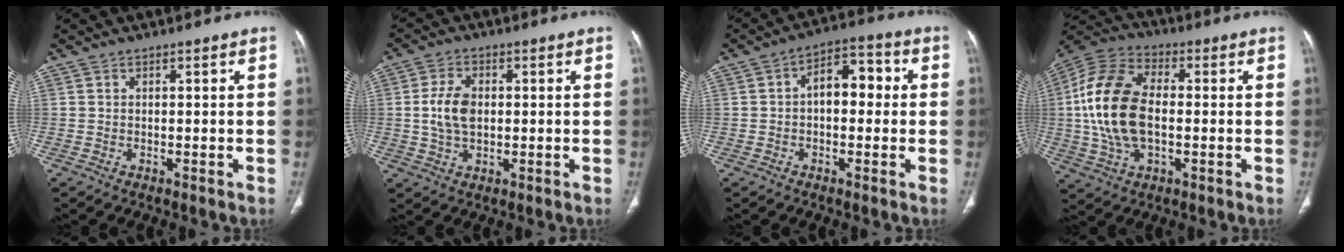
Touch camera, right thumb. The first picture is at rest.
{"total": 6.8, "force": [0.3, 4.3, 5.3], "torque": [-0.104, 0.004, 0.008]}
{"total": 8.2, "force": [0.4, 4.9, 6.5], "torque": [-0.071, 0.032, -0.003]}
{"total": 17.7, "force": [-0.2, 10.2, 14.4], "torque": [-0.298, 0.017, -0.006]}